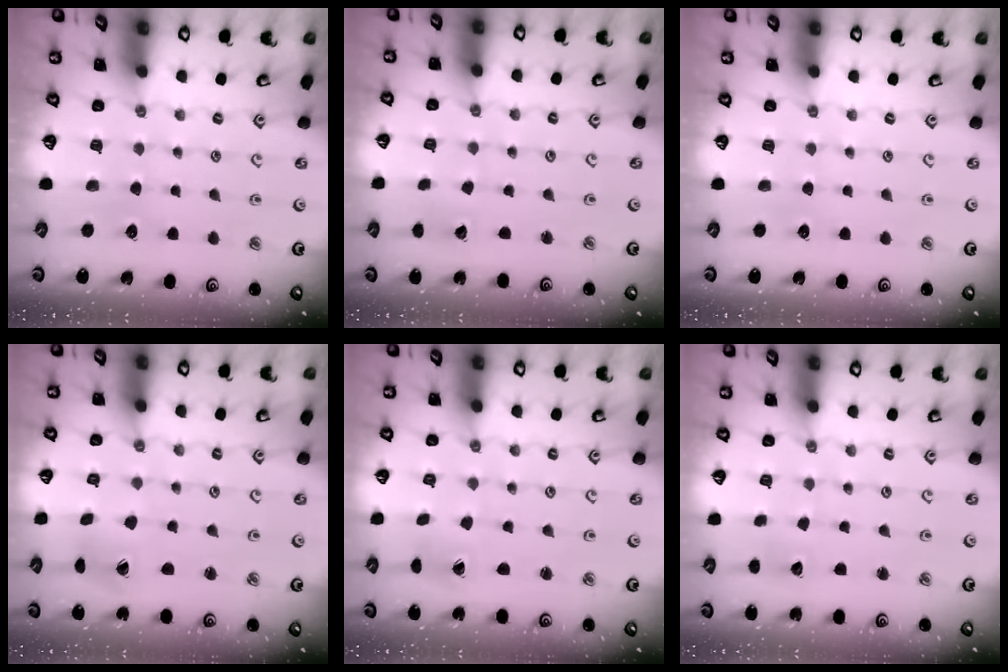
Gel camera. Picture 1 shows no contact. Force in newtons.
{"total": 2.7, "press": 2.6, "slide": 0.4}
{"total": 0.0}
{"total": 3.3, "press": 3.3, "slide": 0.5}
{"total": 2.2, "press": 2.2, "slide": 0.2}
{"total": 2.0, "press": 2.0, "slide": 0.2}